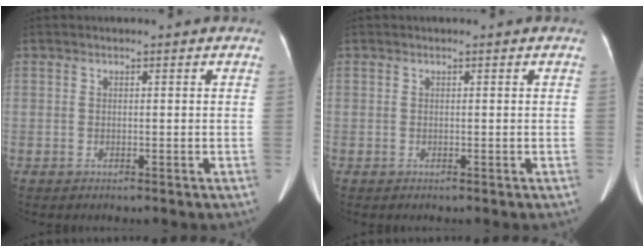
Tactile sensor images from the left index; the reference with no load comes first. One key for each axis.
{"total": 0.0}